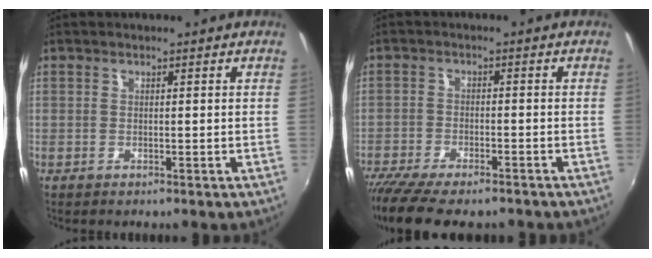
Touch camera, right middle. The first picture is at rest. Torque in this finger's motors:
{"motor_torque": [1.14, -1.00, 0.22, 0.13]}